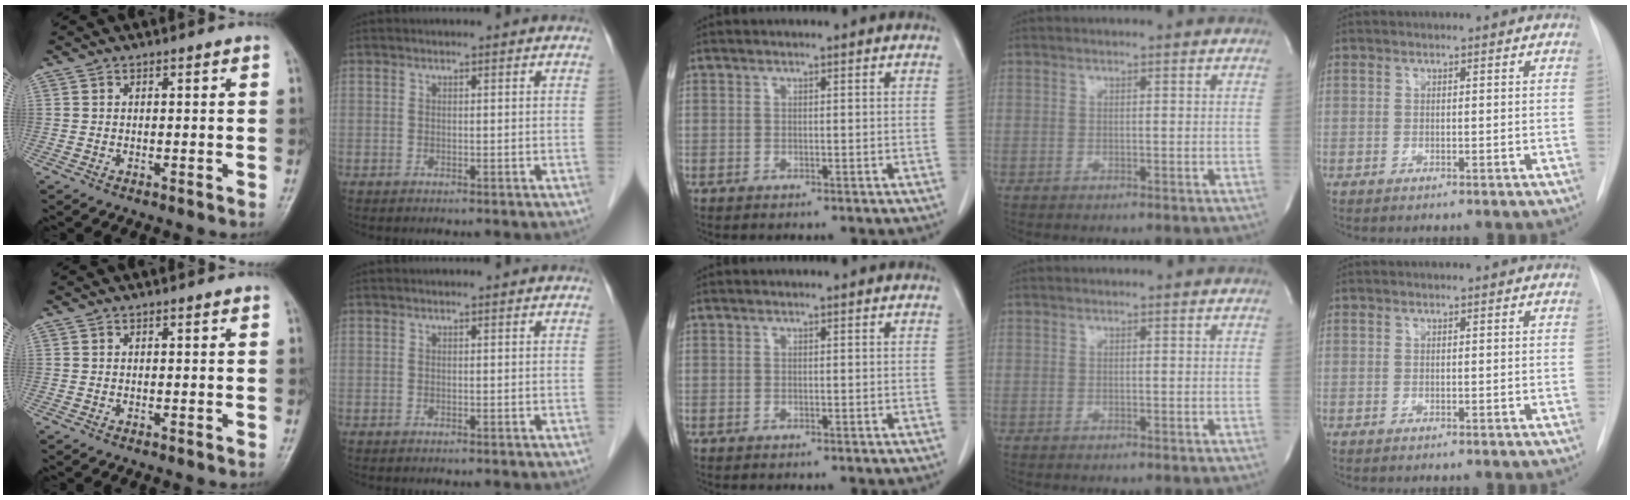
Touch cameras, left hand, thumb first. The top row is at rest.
{}